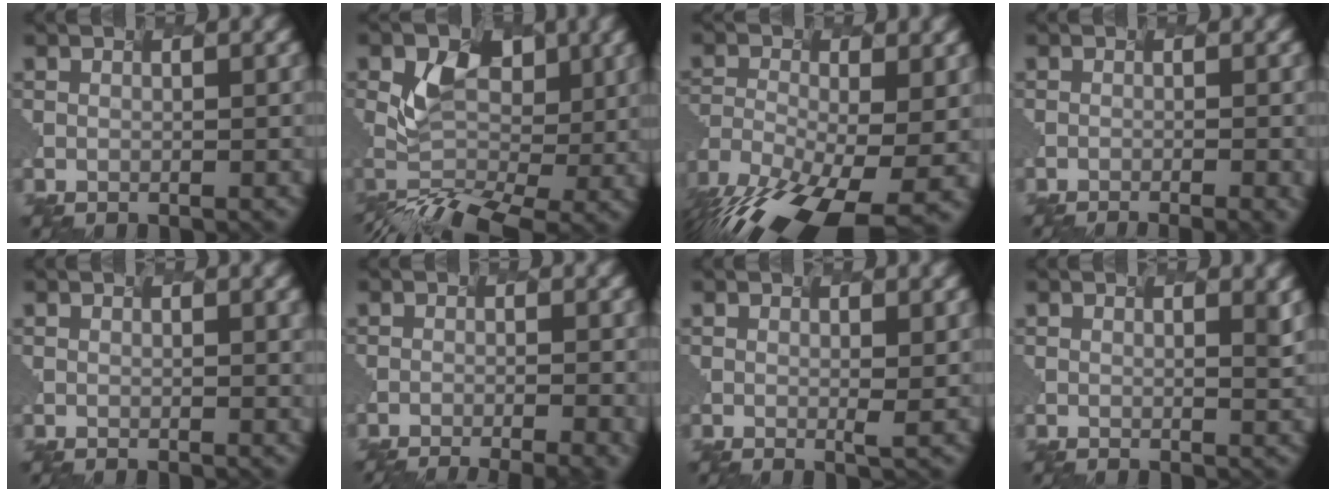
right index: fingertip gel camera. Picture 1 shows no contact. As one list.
[{"total": 4.4, "force": [-1.8, 2.8, 2.9], "torque": [-0.065, 0.003, -0.031]}, {"total": 13.9, "force": [-9.5, 4.5, 9.2], "torque": [-0.199, -0.039, -0.133]}, {"total": 3.9, "force": [-1.4, 1.6, 3.3], "torque": [-0.013, 0.002, -0.005]}, {"total": 1.4, "force": [0.4, 0.4, 1.3], "torque": [-0.010, 0.000, 0.006]}, {"total": 6.5, "force": [-3.7, 2.1, 4.9], "torque": [-0.039, 0.006, -0.030]}, {"total": 0.6, "force": [0.1, -0.2, 0.6], "torque": [-0.014, -0.005, 0.008]}, {"total": 0.8, "force": [0.5, 0.0, 0.6], "torque": [-0.006, -0.003, 0.009]}]